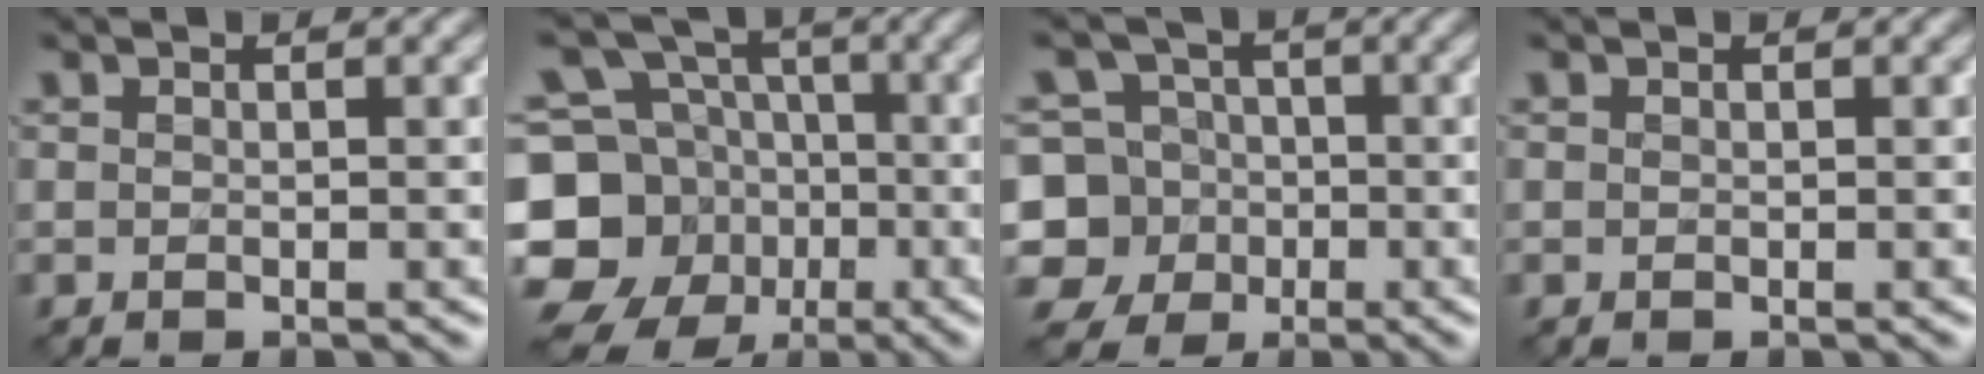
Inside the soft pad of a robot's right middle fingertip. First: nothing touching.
{"total": 11.8, "force": [-3.5, 10.1, 4.9], "torque": [-0.126, -0.010, -0.084]}
{"total": 9.1, "force": [-2.5, 8.3, 2.7], "torque": [-0.065, 0.023, -0.083]}
{"total": 0.0}